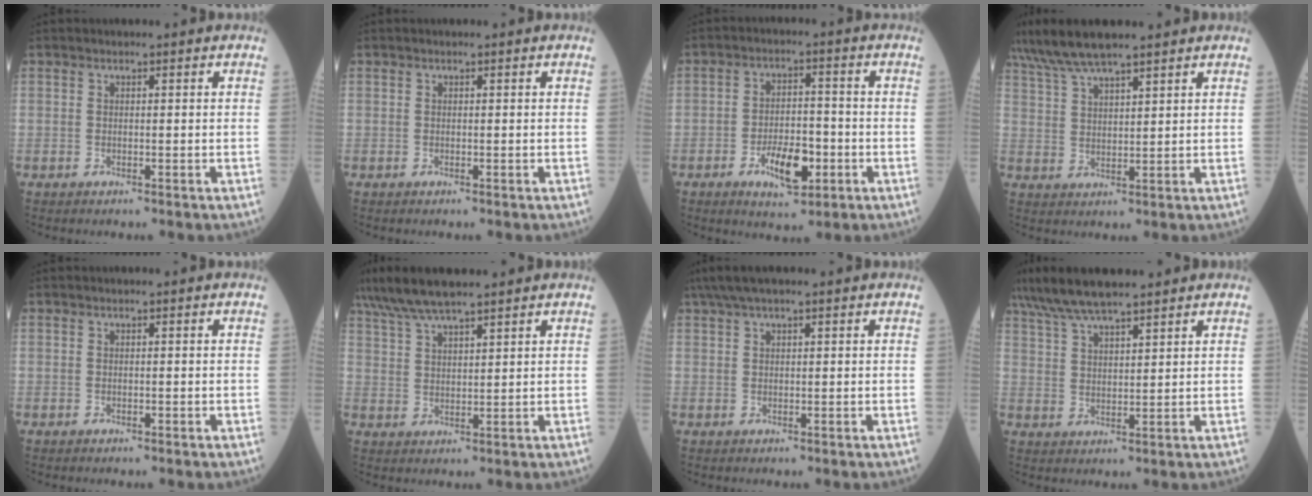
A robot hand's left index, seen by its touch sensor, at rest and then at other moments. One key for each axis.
{"total": 0.0}
{"total": 7.4, "fx": -3.2, "fy": 3.0, "fz": 6.0, "tx": -0.107, "ty": -0.002, "tz": -0.049}
{"total": 9.2, "fx": 7.7, "fy": 0.9, "fz": 5.0, "tx": -0.101, "ty": 0.034, "tz": 0.144}
{"total": 0.0}
{"total": 9.7, "fx": 8.1, "fy": 1.0, "fz": 5.3, "tx": -0.104, "ty": 0.035, "tz": 0.150}
{"total": 5.0, "fx": 3.8, "fy": 0.5, "fz": 3.3, "tx": -0.064, "ty": 0.043, "tz": 0.070}
{"total": 10.7, "fx": 8.9, "fy": 1.5, "fz": 5.6, "tx": -0.113, "ty": 0.034, "tz": 0.166}